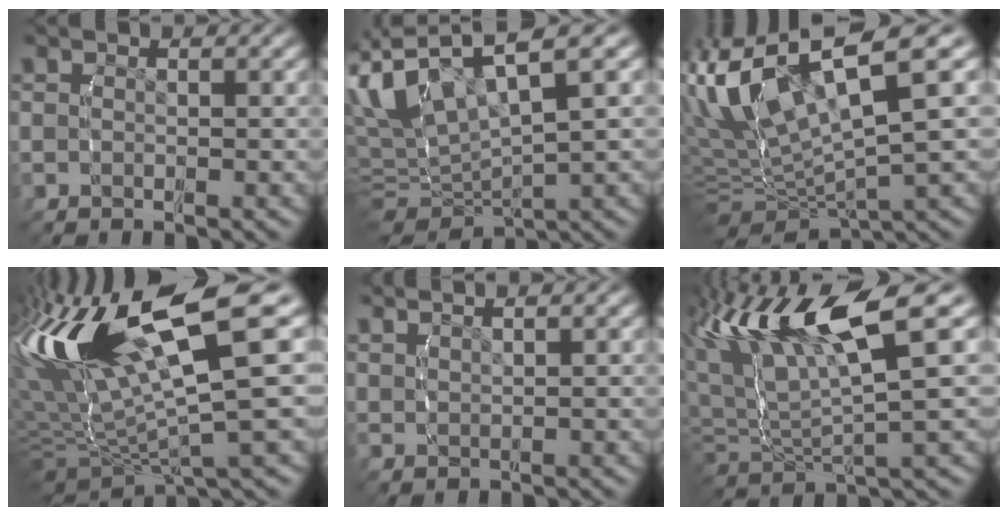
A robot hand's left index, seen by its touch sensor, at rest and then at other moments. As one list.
[{"total": 9.7, "force": [4.0, 5.5, 6.9], "torque": [-0.160, -0.009, 0.080]}, {"total": 12.2, "force": [3.9, 6.5, 9.5], "torque": [-0.203, -0.010, 0.074]}, {"total": 13.1, "force": [4.5, 5.7, 10.9], "torque": [-0.221, 0.009, 0.085]}, {"total": 2.5, "force": [2.2, -0.4, 0.9], "torque": [-0.005, 0.009, 0.046]}, {"total": 9.3, "force": [4.3, 3.7, 7.3], "torque": [-0.154, 0.009, 0.080]}]